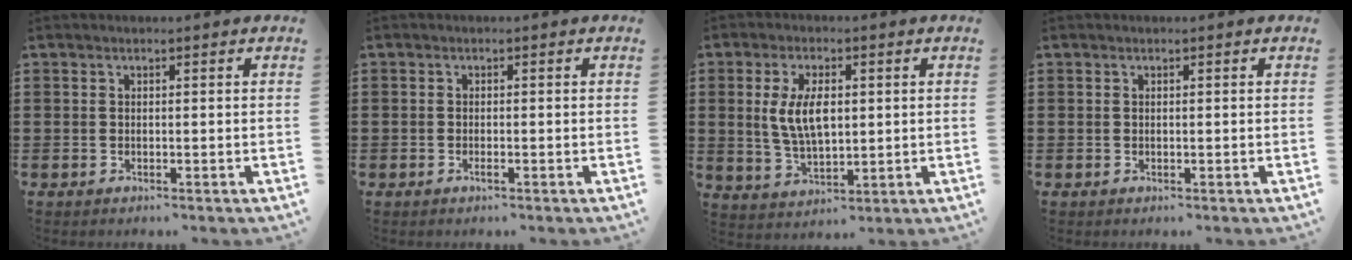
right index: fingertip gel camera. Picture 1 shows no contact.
{"total": 0.7, "force": [-0.5, 0.1, 0.5], "torque": [-0.011, -0.004, -0.008]}
{"total": 7.2, "force": [1.0, 3.5, 6.2], "torque": [-0.123, 0.005, 0.012]}
{"total": 0.0}